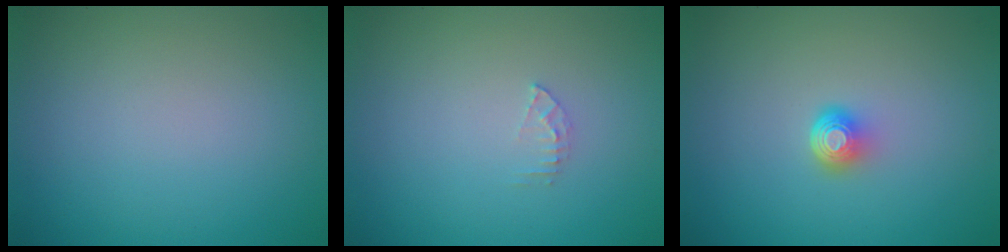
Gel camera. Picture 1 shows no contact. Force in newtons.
{"total": 0.9, "press": 0.9, "slide": 0.1}
{"total": 2.0, "press": 1.3, "slide": 1.6}